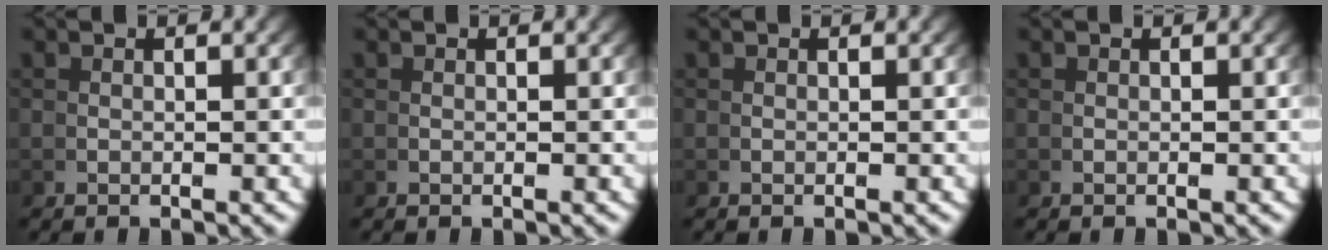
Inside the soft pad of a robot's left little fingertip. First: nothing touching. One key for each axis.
{"total": 0.0}
{"total": 0.0}
{"total": 0.0}